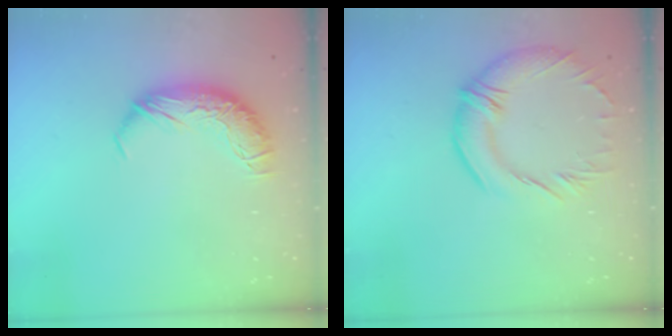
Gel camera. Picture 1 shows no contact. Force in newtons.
{"total": 4.4, "press": 3.3, "slide": 3.0}